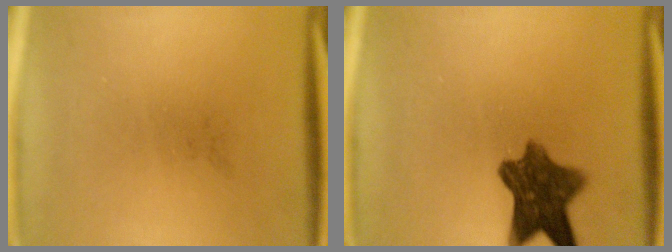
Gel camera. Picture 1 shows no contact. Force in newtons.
{"total": 9.1}